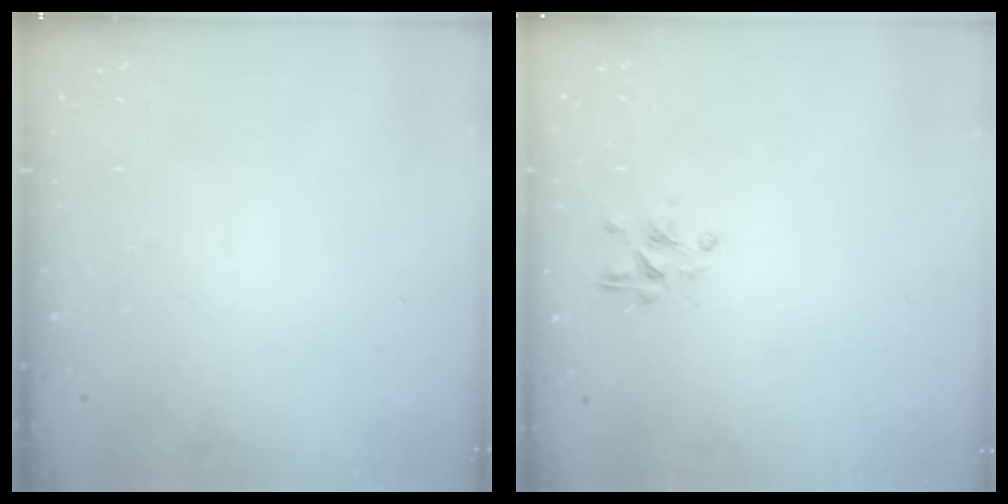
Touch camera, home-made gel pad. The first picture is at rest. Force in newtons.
{"total": 2.2, "press": 2.0, "slide": 0.9}